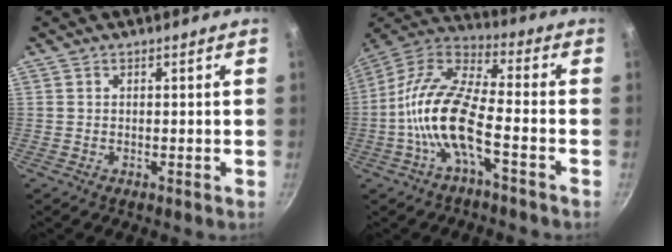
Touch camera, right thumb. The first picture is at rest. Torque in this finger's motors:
{"motor_torque": [-0.08, 0.78, 1.93, -0.83, 0.68]}